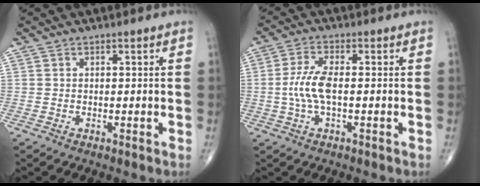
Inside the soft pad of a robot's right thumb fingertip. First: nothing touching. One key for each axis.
{"total": 6.2, "fx": -0.6, "fy": 2.1, "fz": 5.8, "tx": -0.141, "ty": 0.007, "tz": -0.015}